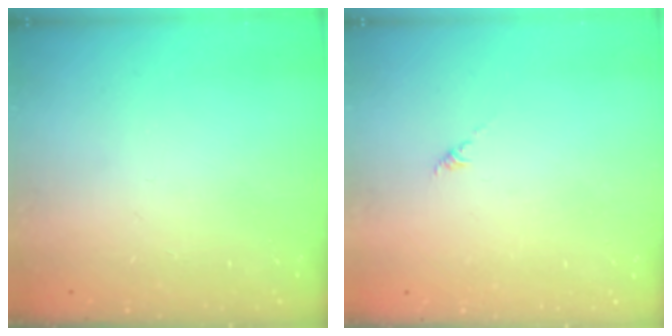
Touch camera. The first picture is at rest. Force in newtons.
{"total": 0.0}